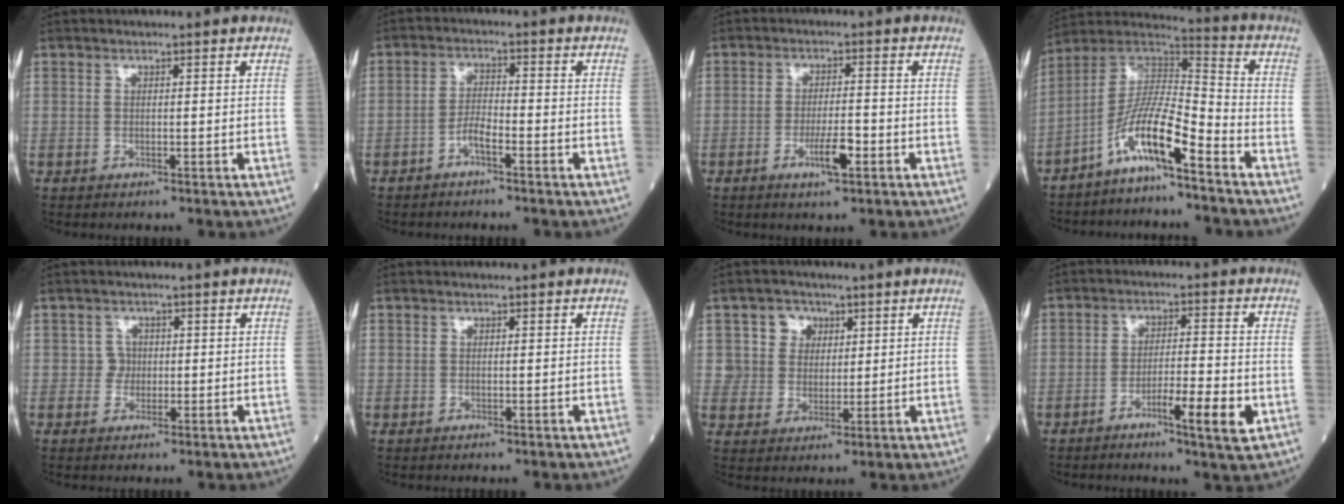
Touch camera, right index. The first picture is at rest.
{"total": 3.0, "force": [-1.9, 0.6, 2.3], "torque": [-0.041, 0.008, -0.037]}
{"total": 4.8, "force": [-2.1, 0.8, 4.3], "torque": [-0.079, -0.002, -0.037]}
{"total": 11.1, "force": [-6.7, 1.2, 8.8], "torque": [-0.170, 0.015, -0.132]}
{"total": 1.7, "force": [0.0, 1.7, 0.1], "torque": [0.007, 0.006, -0.004]}
{"total": 0.0}
{"total": 5.3, "force": [2.2, 4.8, 0.6], "torque": [-0.006, 0.010, 0.042]}
{"total": 7.0, "force": [-3.0, 0.3, 6.3], "torque": [-0.106, -0.003, -0.050]}